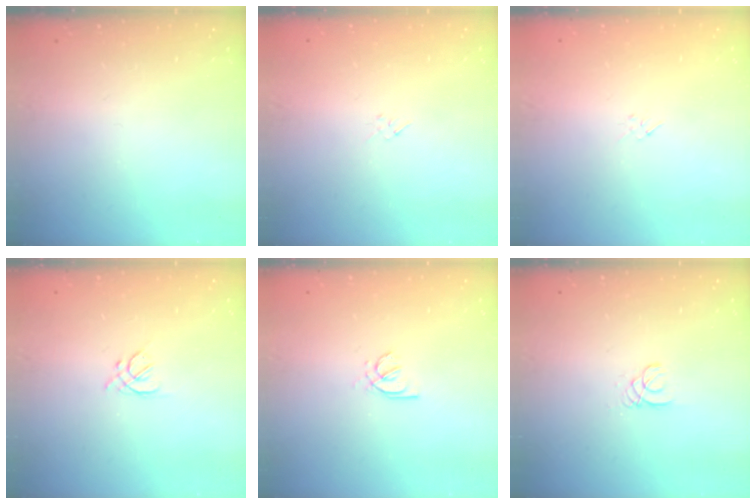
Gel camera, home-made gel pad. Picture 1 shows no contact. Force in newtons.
{"total": 1.6, "press": 1.6, "slide": 0.4}
{"total": 1.6, "press": 1.6, "slide": 0.4}
{"total": 1.3, "press": 1.2, "slide": 0.5}
{"total": 2.0, "press": 2.0, "slide": 0.6}
{"total": 1.8, "press": 1.8, "slide": 0.2}